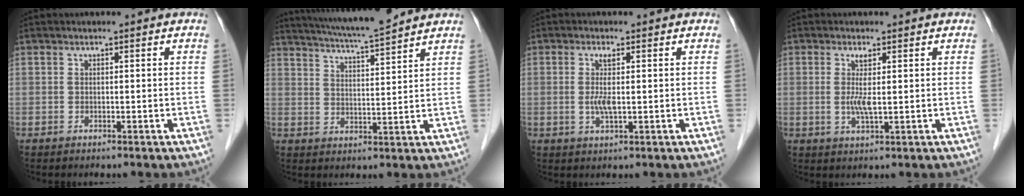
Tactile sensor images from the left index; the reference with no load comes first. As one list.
[{"total": 11.6, "force": [10.4, -0.1, 5.0], "torque": [-0.093, 0.014, 0.162]}, {"total": 3.3, "force": [0.1, 0.4, 3.3], "torque": [-0.070, -0.004, 0.003]}, {"total": 3.4, "force": [0.3, 0.2, 3.3], "torque": [-0.071, -0.006, 0.009]}]